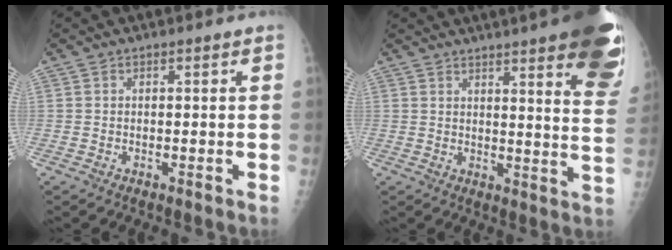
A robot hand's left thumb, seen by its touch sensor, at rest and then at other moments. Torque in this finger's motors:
{"motor_torque": [2.35, 1.88, 1.31, -0.76, 0.27]}